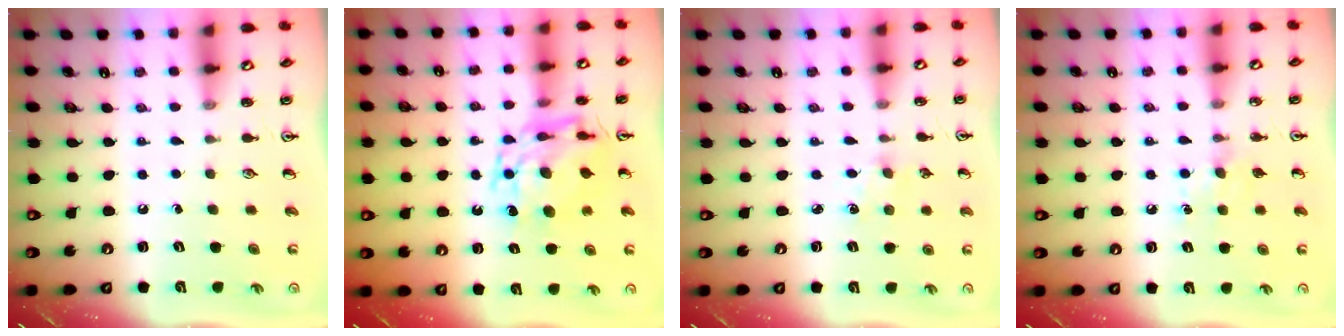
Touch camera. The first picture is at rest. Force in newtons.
{"total": 12.7, "press": 12.6, "slide": 1.6}
{"total": 1.5, "press": 1.5, "slide": 0.3}
{"total": 5.7, "press": 5.7, "slide": 0.6}